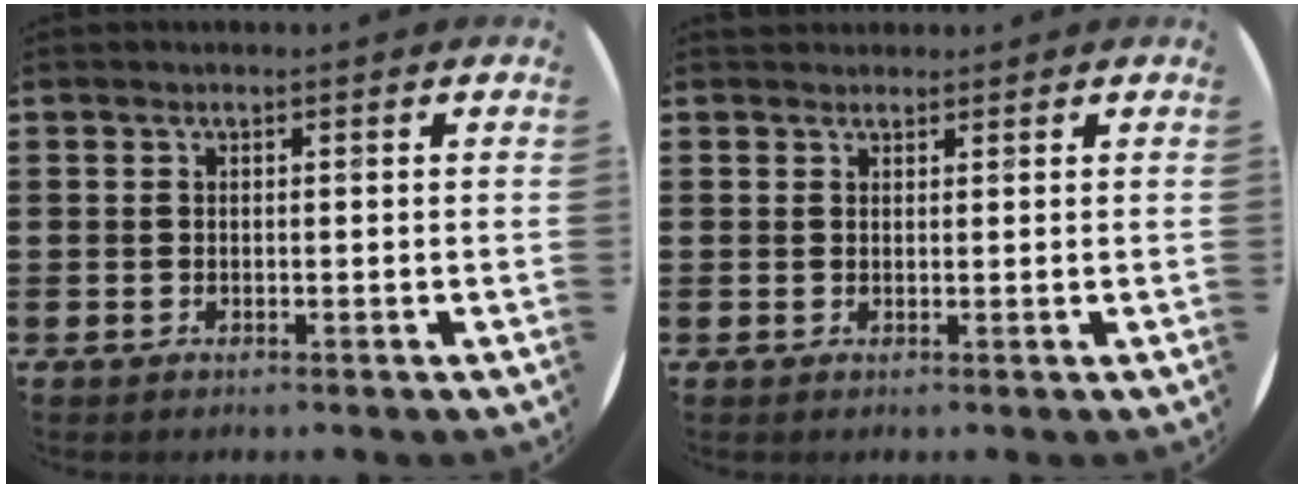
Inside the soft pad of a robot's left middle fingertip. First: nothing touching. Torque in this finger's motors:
{"motor_torque": [-0.17, -0.25, 0.00, 0.02]}